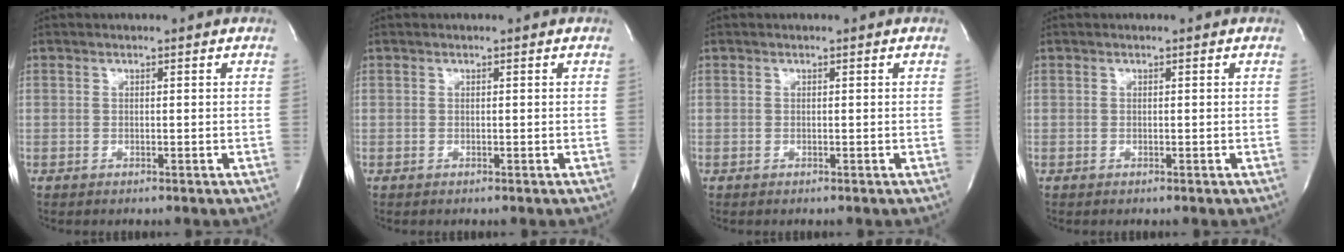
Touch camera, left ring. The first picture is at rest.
{"total": 0.0}
{"total": 0.0}
{"total": 0.0}